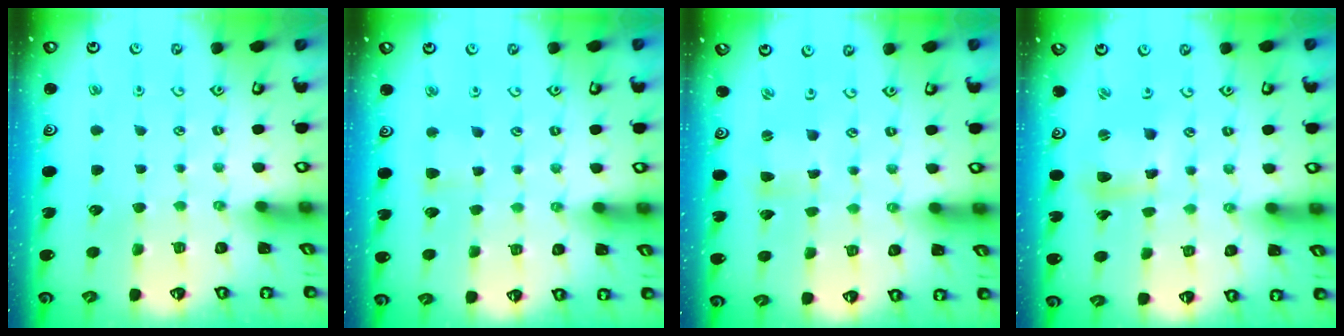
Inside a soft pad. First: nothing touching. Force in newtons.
{"total": 2.8, "press": 2.8, "slide": 0.5}
{"total": 0.6, "press": 0.6, "slide": 0.1}
{"total": 7.6, "press": 7.6, "slide": 1.1}